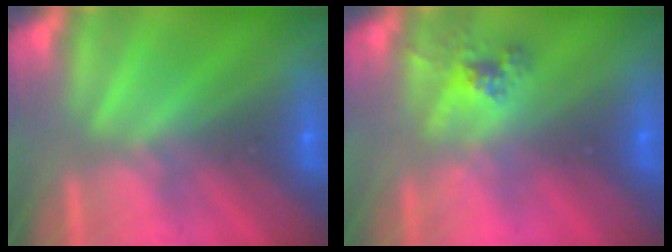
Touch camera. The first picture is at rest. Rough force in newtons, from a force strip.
{"total": 2.6}